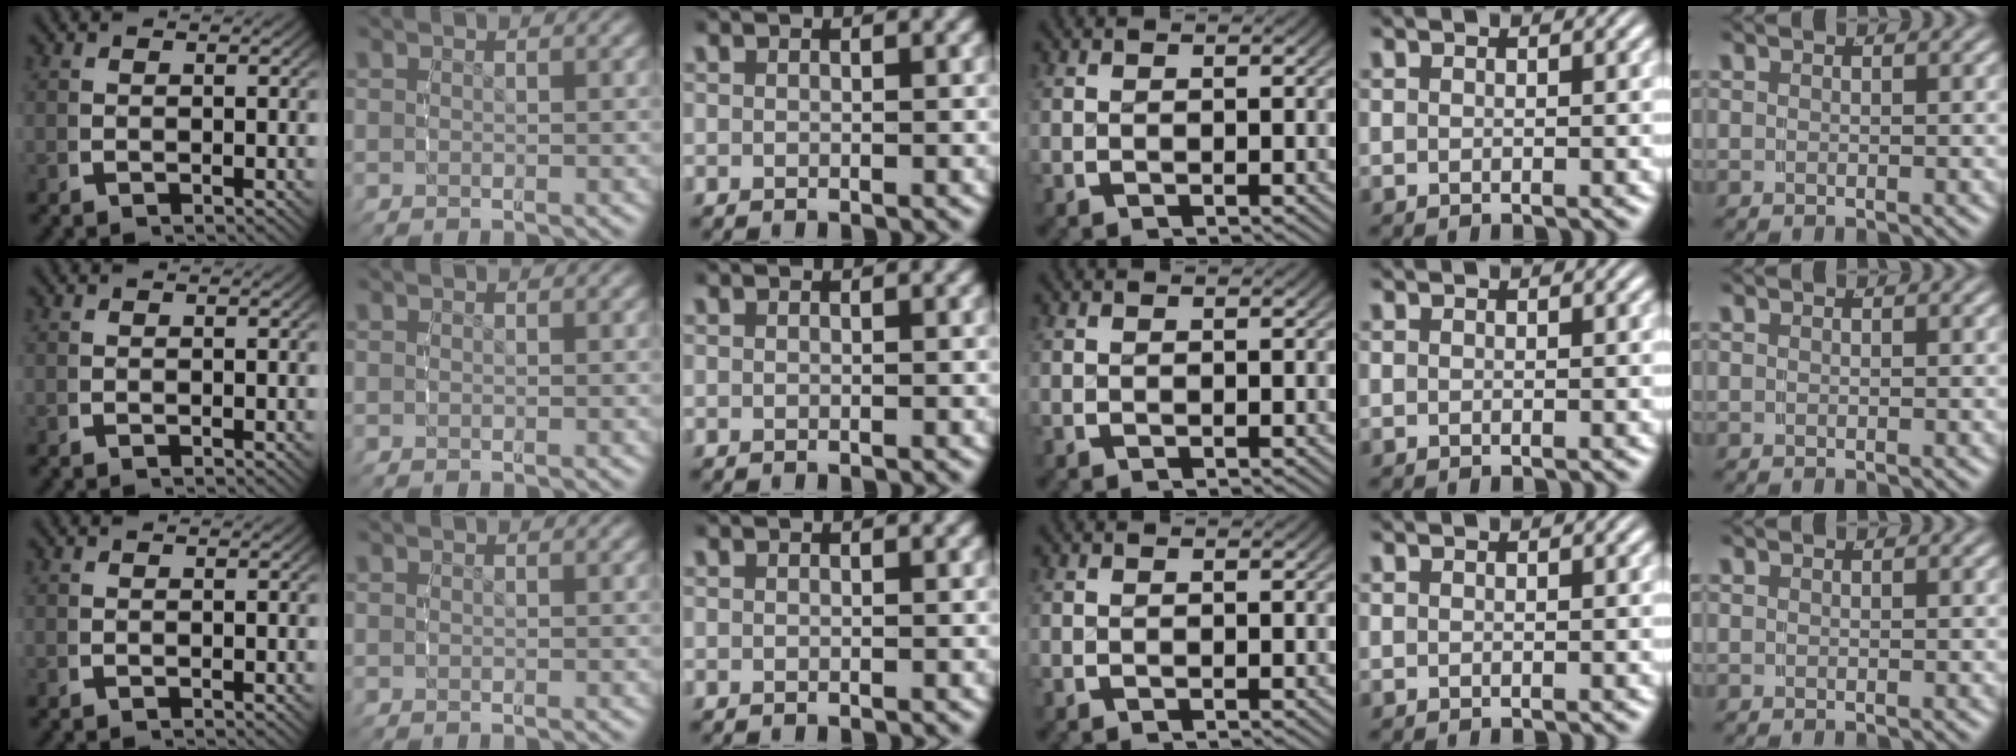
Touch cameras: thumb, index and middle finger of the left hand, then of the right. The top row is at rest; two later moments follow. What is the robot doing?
{"motion": "reach", "object": "shirt"}